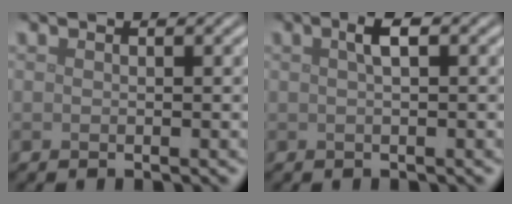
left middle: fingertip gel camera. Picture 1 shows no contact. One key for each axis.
{"total": 1.9, "fx": 0.6, "fy": 0.4, "fz": 1.7, "tx": -0.027, "ty": 0.010, "tz": 0.009}